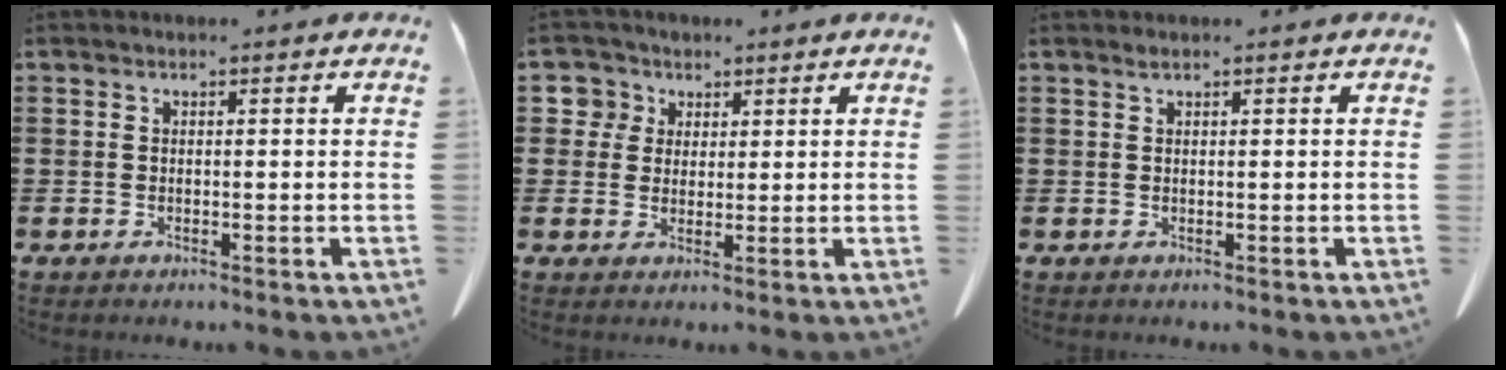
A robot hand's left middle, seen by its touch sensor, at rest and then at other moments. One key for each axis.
{"total": 4.5, "fx": 2.1, "fy": 3.9, "fz": 0.7, "tx": -0.029, "ty": 0.010, "tz": 0.036}
{"total": 0.6, "fx": 0.4, "fy": 0.0, "fz": 0.4, "tx": -0.009, "ty": -0.001, "tz": 0.008}